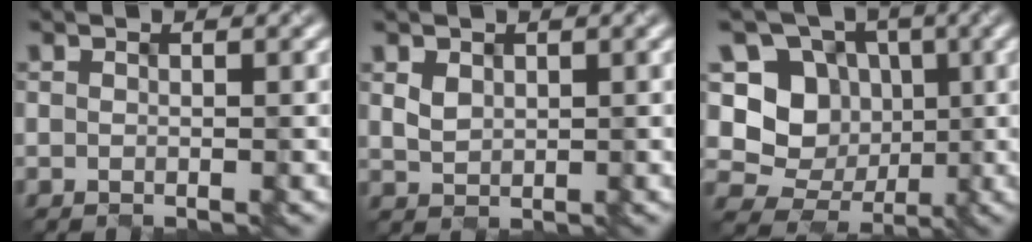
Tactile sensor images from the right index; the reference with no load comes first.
{"total": 1.4, "force": [0.6, 1.1, 0.6], "torque": [-0.017, -0.002, 0.019]}
{"total": 7.8, "force": [0.3, 6.9, 3.5], "torque": [-0.043, -0.001, -0.015]}